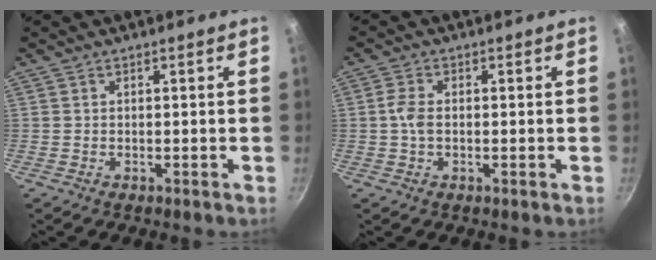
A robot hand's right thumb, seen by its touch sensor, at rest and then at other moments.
{"total": 3.0, "force": [0.0, 1.6, 2.5], "torque": [-0.059, 0.003, -0.006]}